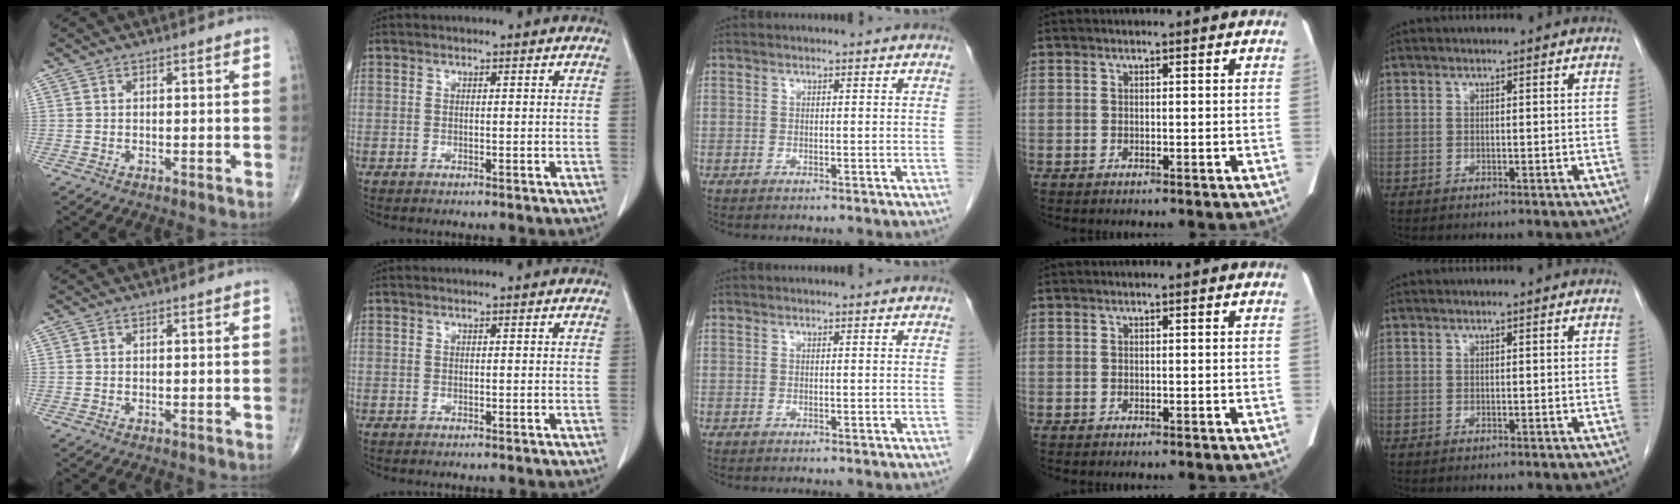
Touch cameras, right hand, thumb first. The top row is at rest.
{}